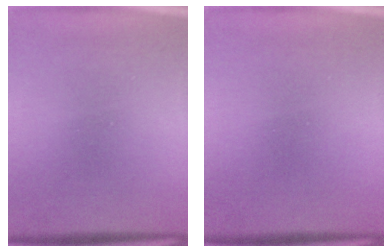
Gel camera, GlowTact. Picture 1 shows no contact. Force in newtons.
{"total": 0.5}